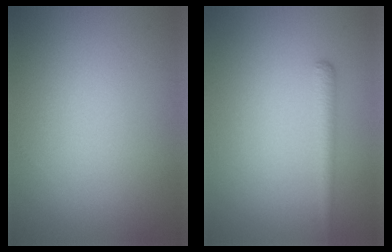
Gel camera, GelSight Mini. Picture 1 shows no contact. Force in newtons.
{"total": 1.7, "press": 1.7, "slide": 0.1}